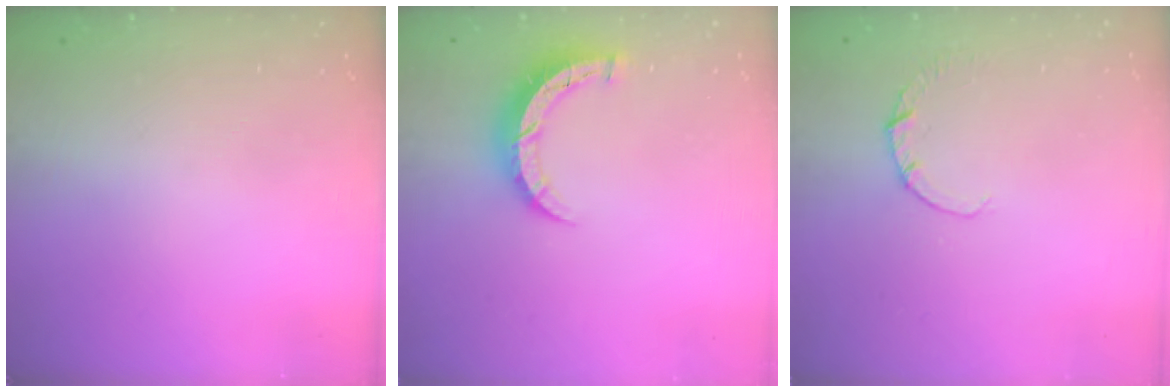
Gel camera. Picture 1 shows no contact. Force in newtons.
{"total": 7.5, "press": 7.5, "slide": 0.5}
{"total": 1.9, "press": 1.9, "slide": 0.3}